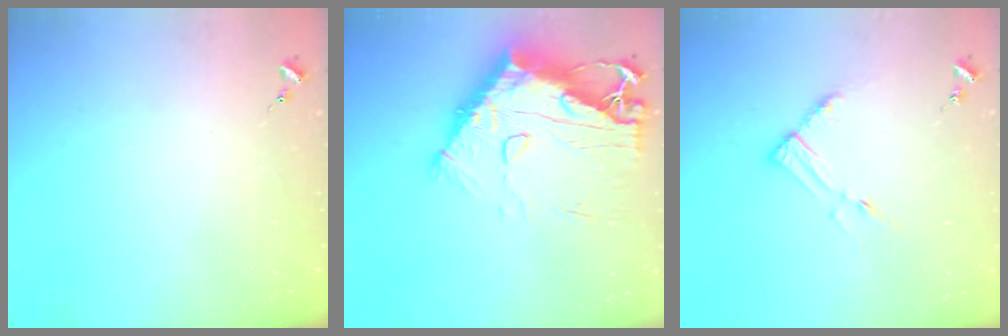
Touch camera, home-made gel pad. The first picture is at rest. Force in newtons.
{"total": 23.2, "press": 23.1, "slide": 2.2}
{"total": 9.3, "press": 9.2, "slide": 1.0}